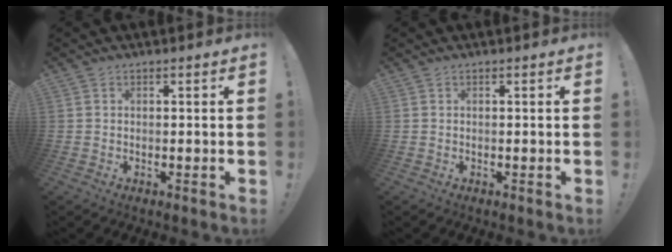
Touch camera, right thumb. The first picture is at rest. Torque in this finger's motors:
{"motor_torque": [-0.02, -0.01, -0.13, 0.12, 0.01]}